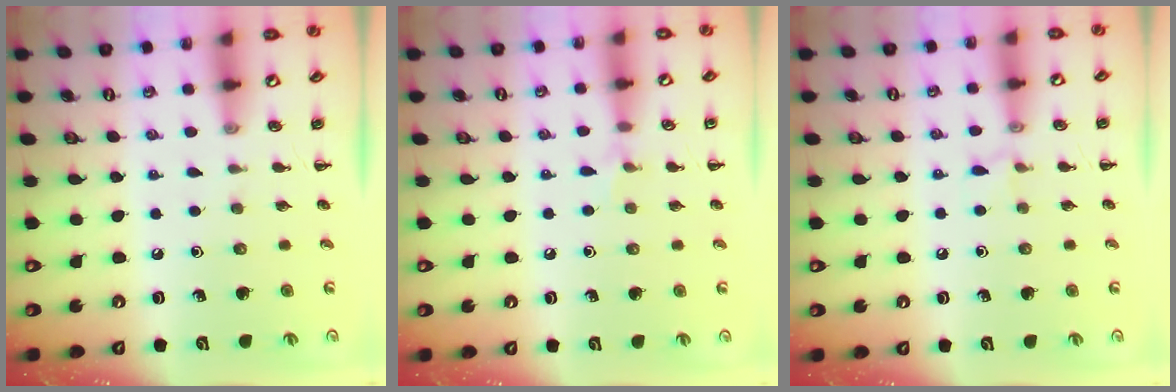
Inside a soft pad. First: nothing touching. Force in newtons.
{"total": 3.7, "press": 3.5, "slide": 1.3}
{"total": 4.0, "press": 3.8, "slide": 1.3}